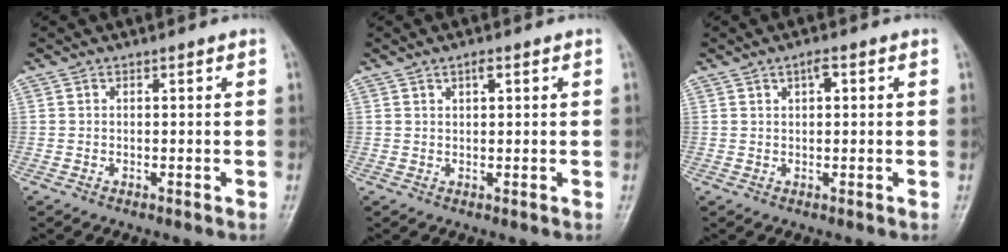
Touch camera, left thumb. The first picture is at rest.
{"total": 1.7, "force": [0.9, 0.7, 1.3], "torque": [-0.018, -0.002, 0.013]}
{"total": 2.1, "force": [0.8, 0.9, 1.7], "torque": [-0.026, 0.001, 0.013]}